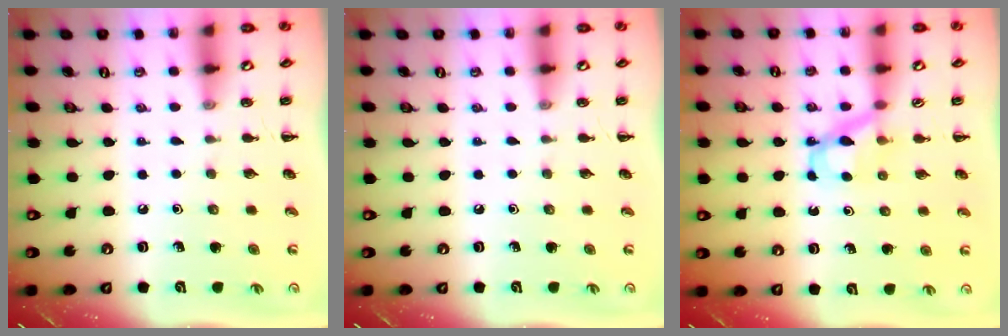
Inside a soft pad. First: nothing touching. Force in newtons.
{"total": 0.0}
{"total": 4.1, "press": 3.9, "slide": 1.2}